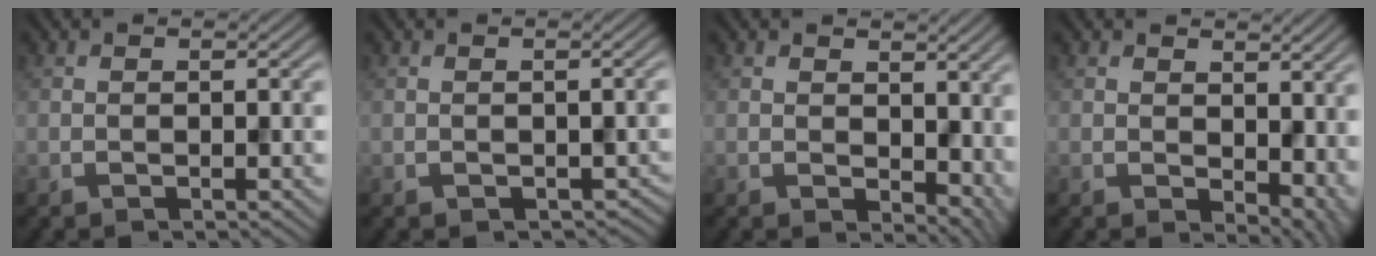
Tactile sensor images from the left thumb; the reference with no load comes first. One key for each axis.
{"total": 1.4, "fx": -0.5, "fy": 1.2, "fz": 0.6, "tx": -0.016, "ty": -0.013, "tz": -0.006}
{"total": 7.1, "fx": 1.4, "fy": 5.0, "fz": 4.9, "tx": -0.085, "ty": -0.025, "tz": 0.038}
{"total": 7.8, "fx": 0.8, "fy": 5.4, "fz": 5.7, "tx": -0.090, "ty": -0.029, "tz": 0.036}